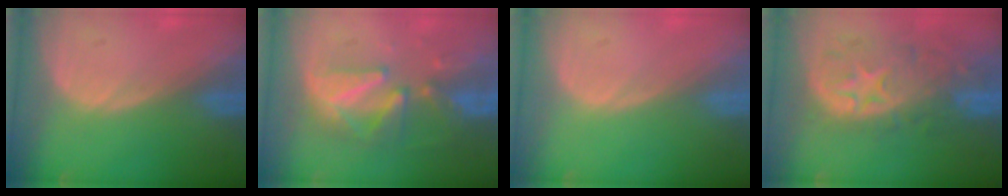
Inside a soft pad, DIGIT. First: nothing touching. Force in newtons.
{"total": 8.7, "press": 8.2, "slide": 3.0}
{"total": 0.0}
{"total": 11.0, "press": 9.8, "slide": 5.1}